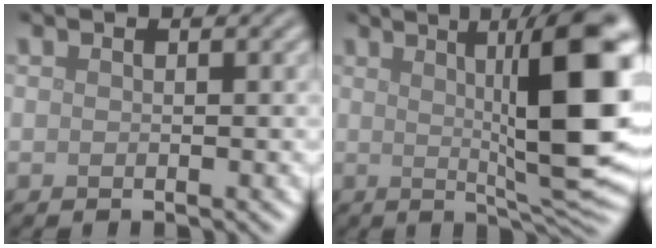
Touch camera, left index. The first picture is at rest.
{"total": 12.8, "force": [1.9, 2.8, 12.3], "torque": [-0.139, -0.005, 0.034]}